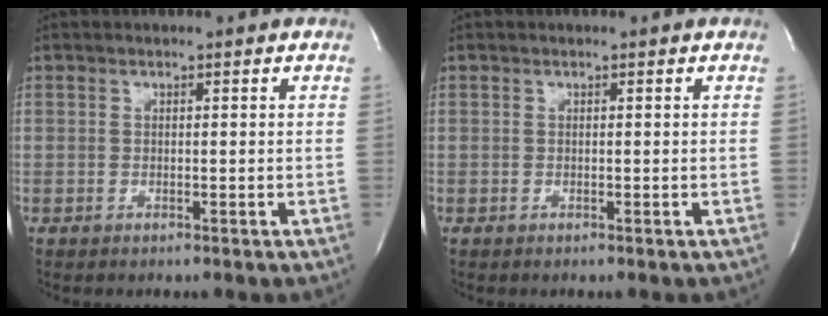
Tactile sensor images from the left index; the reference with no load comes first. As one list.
[{"total": 0.0}]